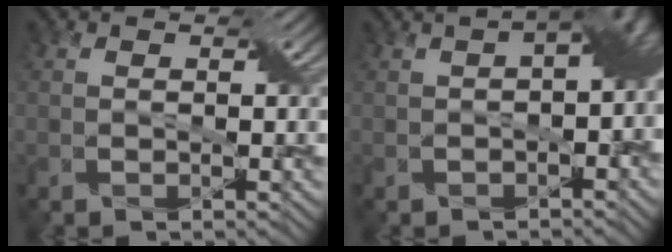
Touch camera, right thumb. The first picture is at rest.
{"total": 7.5, "force": [0.1, 3.6, 6.6], "torque": [-0.073, 0.004, 0.002]}